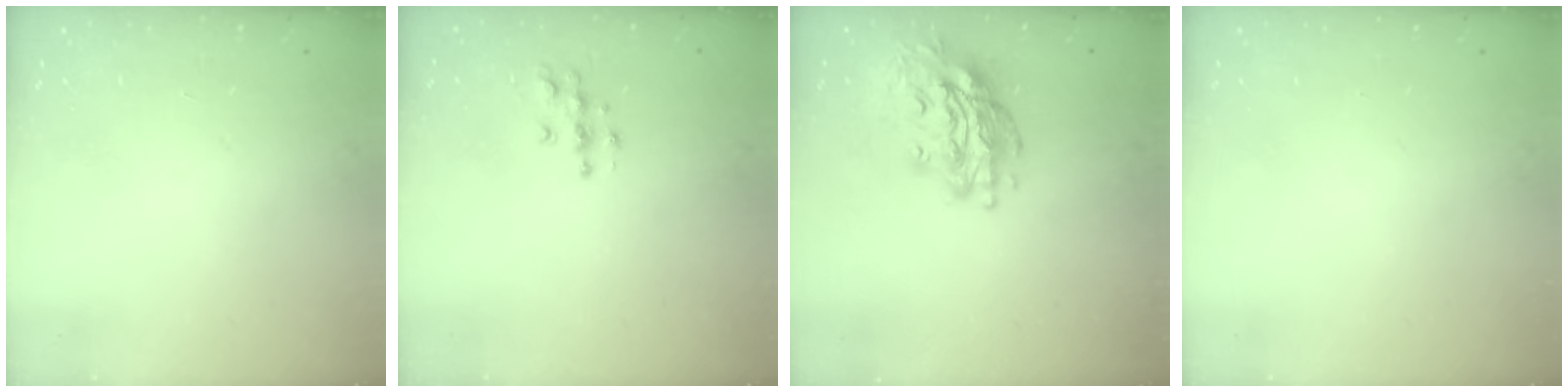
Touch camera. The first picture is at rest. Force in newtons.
{"total": 5.8, "press": 5.8, "slide": 0.2}
{"total": 17.4, "press": 17.3, "slide": 1.8}
{"total": 0.0}